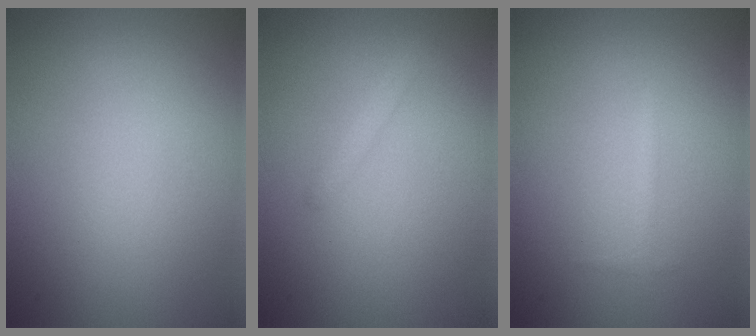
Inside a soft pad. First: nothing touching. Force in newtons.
{"total": 1.1, "press": 1.1, "slide": 0.0}
{"total": 0.7, "press": 0.7, "slide": 0.1}